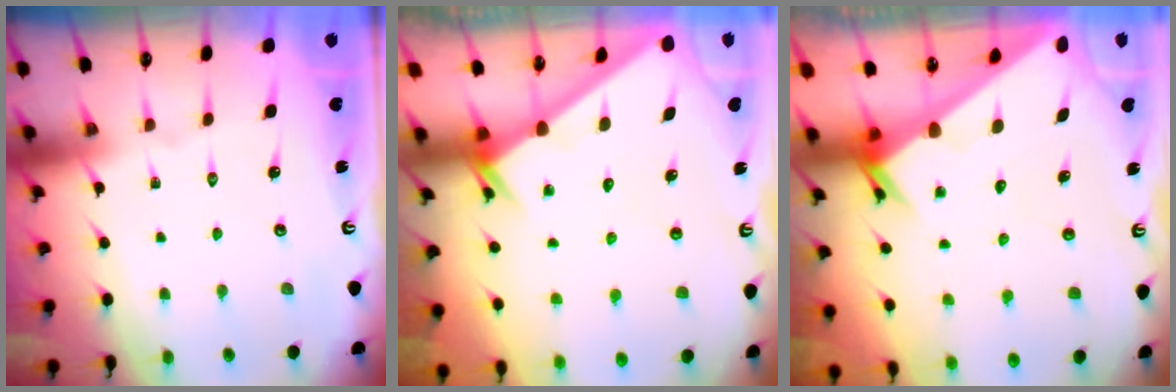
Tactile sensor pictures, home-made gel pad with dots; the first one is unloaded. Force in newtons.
{"total": 2.7, "press": 2.7, "slide": 0.0}
{"total": 2.5, "press": 2.5, "slide": 0.1}